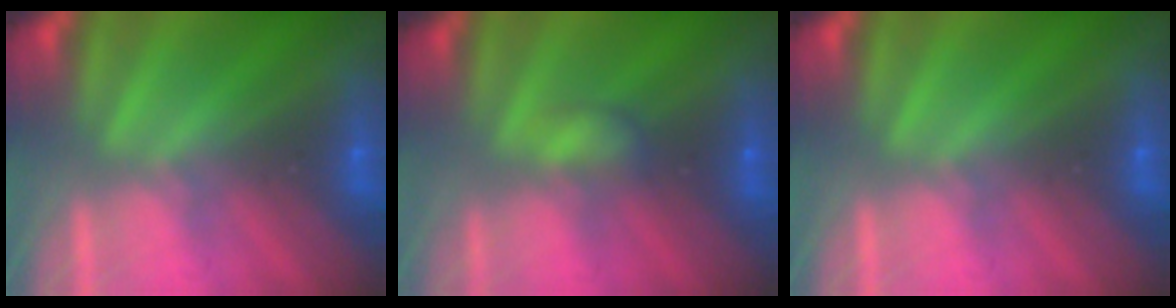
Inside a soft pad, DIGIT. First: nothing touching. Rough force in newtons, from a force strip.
{"total": 2.2}
{"total": 0.0}